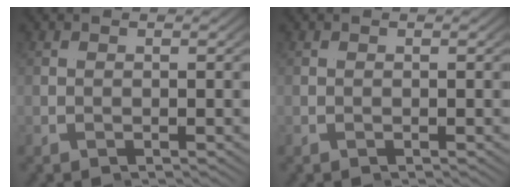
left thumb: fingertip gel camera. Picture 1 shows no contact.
{"total": 0.0}